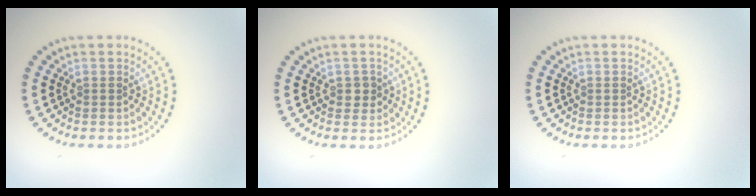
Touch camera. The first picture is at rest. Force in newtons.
{"total": 1.3, "press": 1.2, "slide": 0.4}
{"total": 0.0}